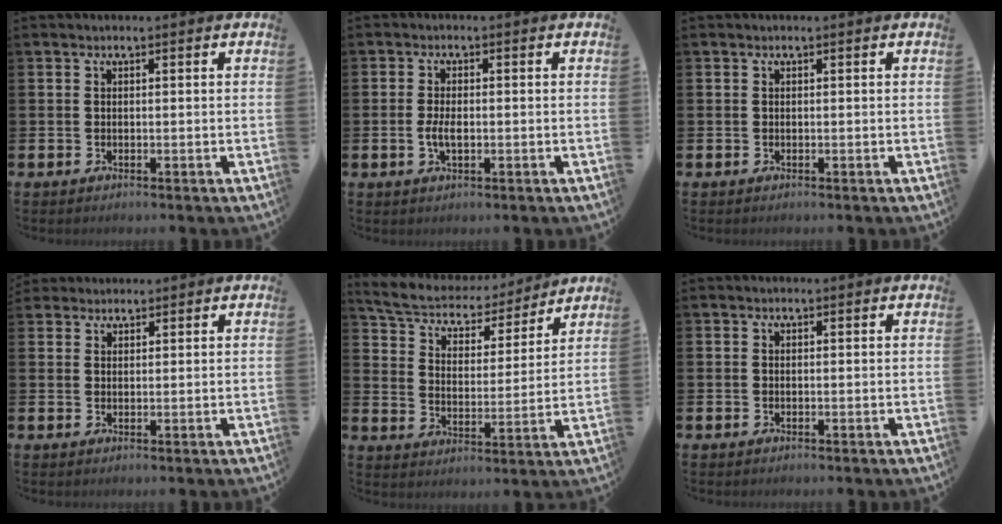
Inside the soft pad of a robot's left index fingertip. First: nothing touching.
{"total": 2.7, "force": [-0.4, 1.2, 2.3], "torque": [-0.034, -0.002, -0.010]}
{"total": 0.0}
{"total": 2.2, "force": [2.0, 0.8, -0.2], "torque": [0.007, -0.006, 0.037]}
{"total": 6.1, "force": [5.6, 2.0, 1.2], "torque": [-0.060, -0.039, 0.096]}
{"total": 0.0}